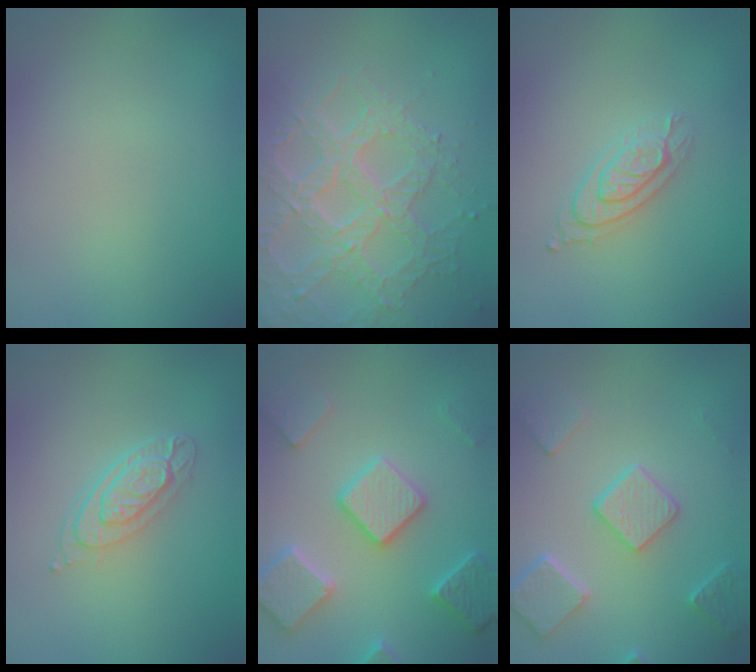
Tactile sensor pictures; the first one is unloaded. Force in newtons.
{"total": 7.1, "press": 5.2, "slide": 4.9}
{"total": 2.4, "press": 2.2, "slide": 0.9}
{"total": 3.5, "press": 2.5, "slide": 2.4}
{"total": 5.8, "press": 5.6, "slide": 1.2}
{"total": 5.0, "press": 4.0, "slide": 3.0}